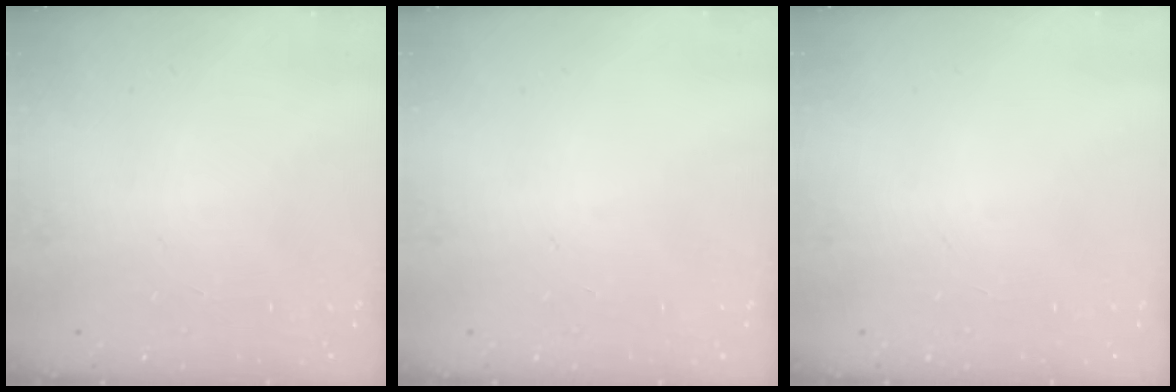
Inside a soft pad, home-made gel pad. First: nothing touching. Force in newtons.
{"total": 0.0}
{"total": 0.0}